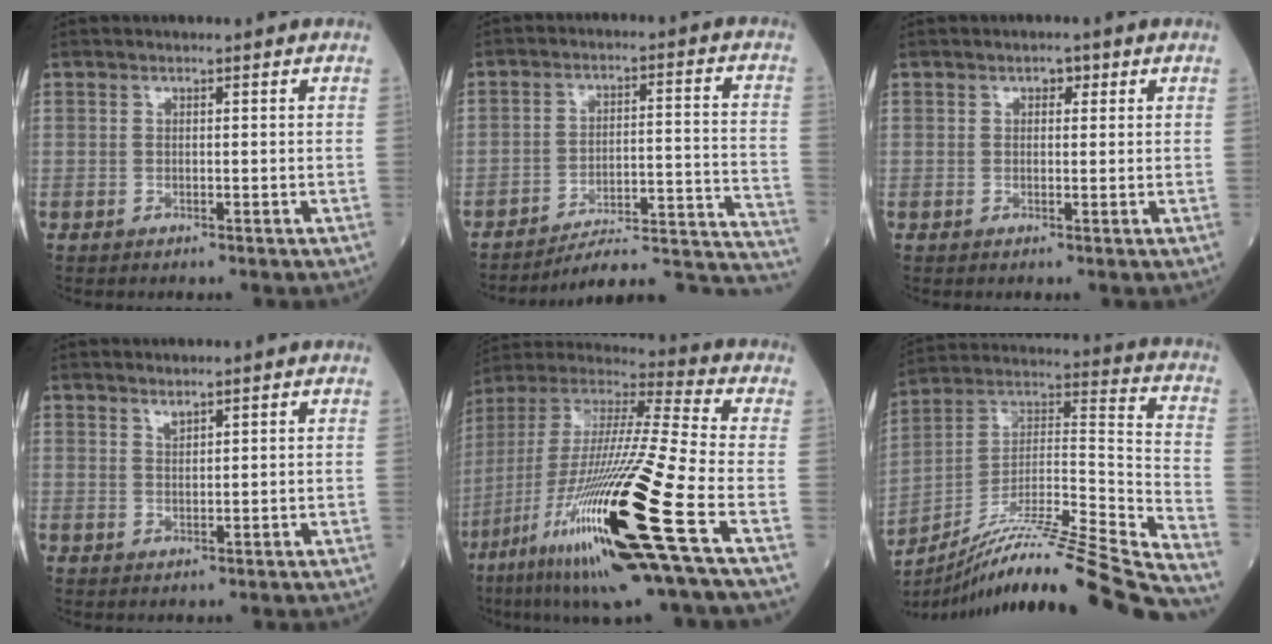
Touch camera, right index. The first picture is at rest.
{"total": 18.2, "force": [-17.9, 0.0, 3.4], "torque": [0.010, 0.043, -0.238]}
{"total": 1.4, "force": [0.7, 0.9, 0.8], "torque": [-0.008, 0.005, 0.008]}
{"total": 1.3, "force": [1.2, 0.1, 0.4], "torque": [-0.009, -0.006, 0.025]}
{"total": 26.3, "force": [-10.0, 0.8, 24.4], "torque": [-0.476, -0.055, -0.187]}
{"total": 28.8, "force": [-24.9, -0.6, 14.4], "torque": [-0.190, -0.012, -0.392]}